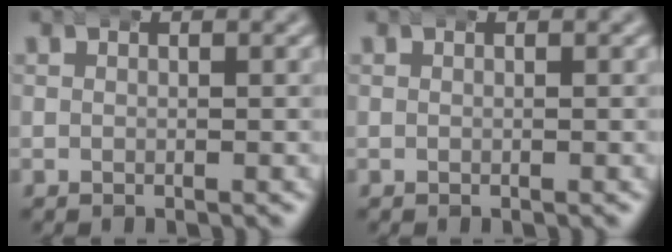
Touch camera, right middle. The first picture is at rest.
{"total": 0.0}